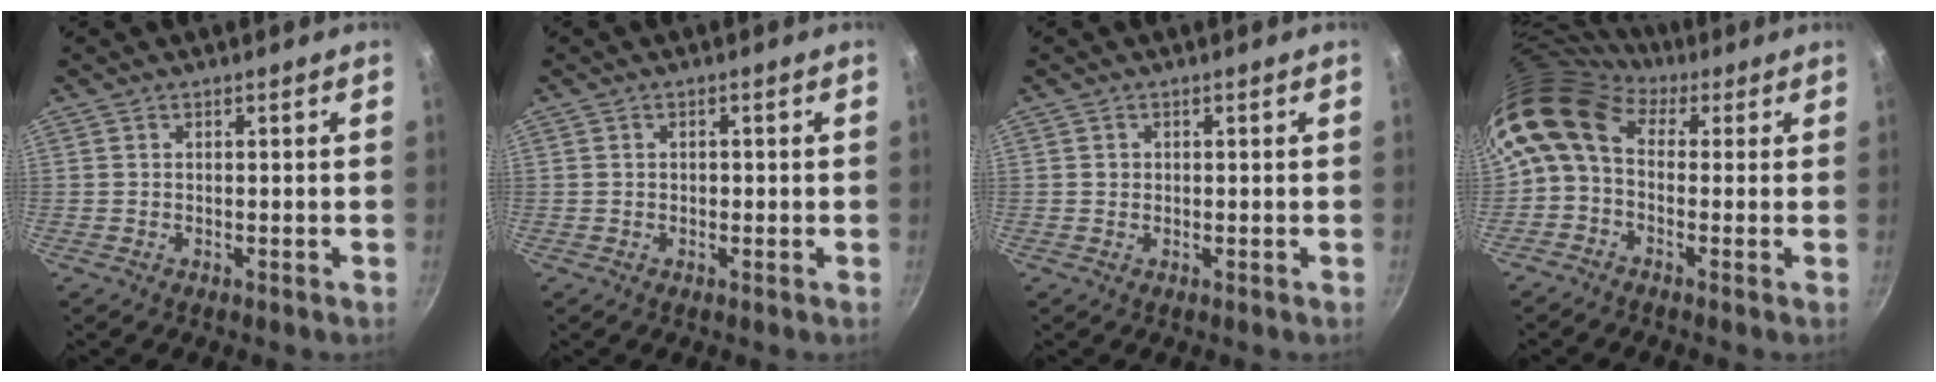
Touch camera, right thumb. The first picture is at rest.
{"total": 0.9, "force": [-0.1, 0.7, 0.5], "torque": [-0.004, 0.004, 0.000]}
{"total": 0.9, "force": [0.1, 0.8, 0.2], "torque": [0.000, 0.002, 0.001]}
{"total": 10.4, "force": [1.3, 7.5, 7.1], "torque": [-0.137, 0.029, -0.001]}